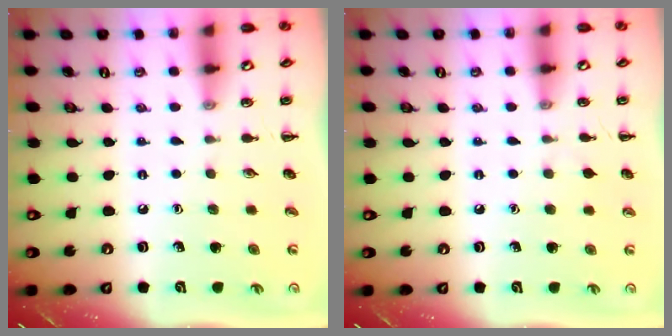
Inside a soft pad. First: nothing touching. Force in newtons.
{"total": 3.4, "press": 3.2, "slide": 1.1}